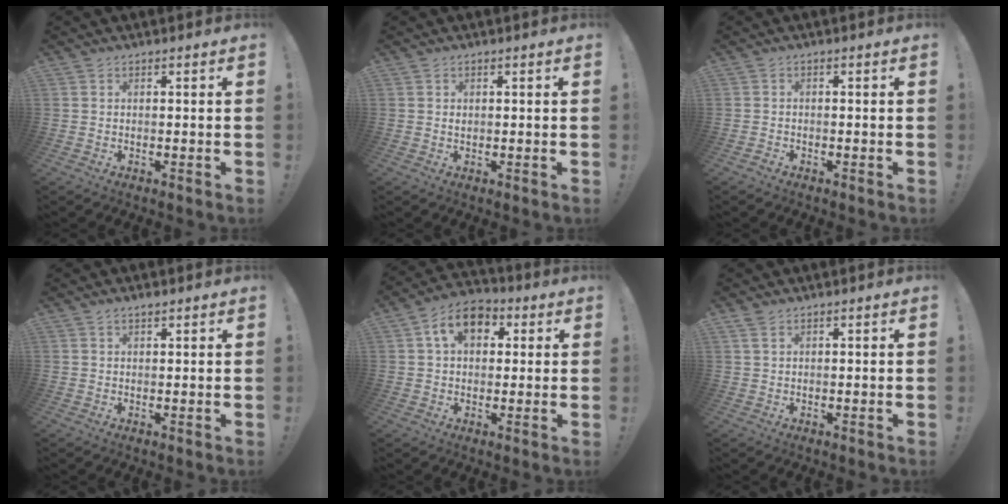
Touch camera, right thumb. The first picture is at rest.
{"total": 0.5, "force": [0.2, 0.4, 0.2], "torque": [-0.006, 0.003, 0.005]}
{"total": 1.2, "force": [-1.1, 0.3, 0.3], "torque": [-0.004, 0.002, -0.019]}
{"total": 1.3, "force": [1.1, 0.3, 0.6], "torque": [-0.006, -0.002, 0.018]}
{"total": 10.9, "force": [3.7, 7.5, 6.9], "torque": [-0.108, 0.009, 0.070]}
{"total": 2.1, "force": [1.3, 0.9, 1.4], "torque": [-0.027, 0.000, 0.024]}